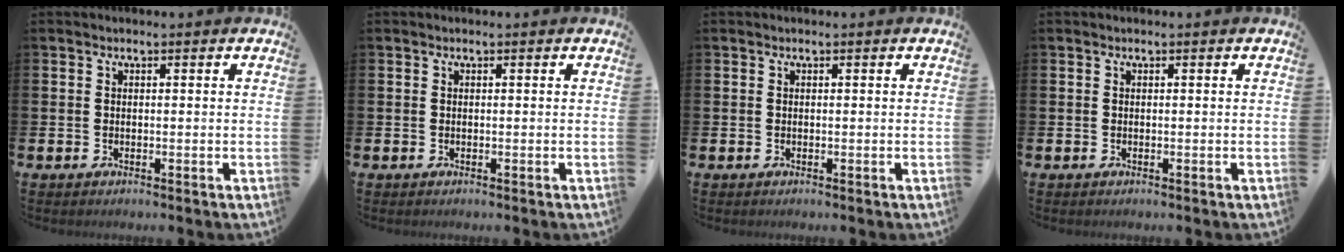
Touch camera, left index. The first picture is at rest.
{"total": 0.0}
{"total": 0.0}
{"total": 0.0}